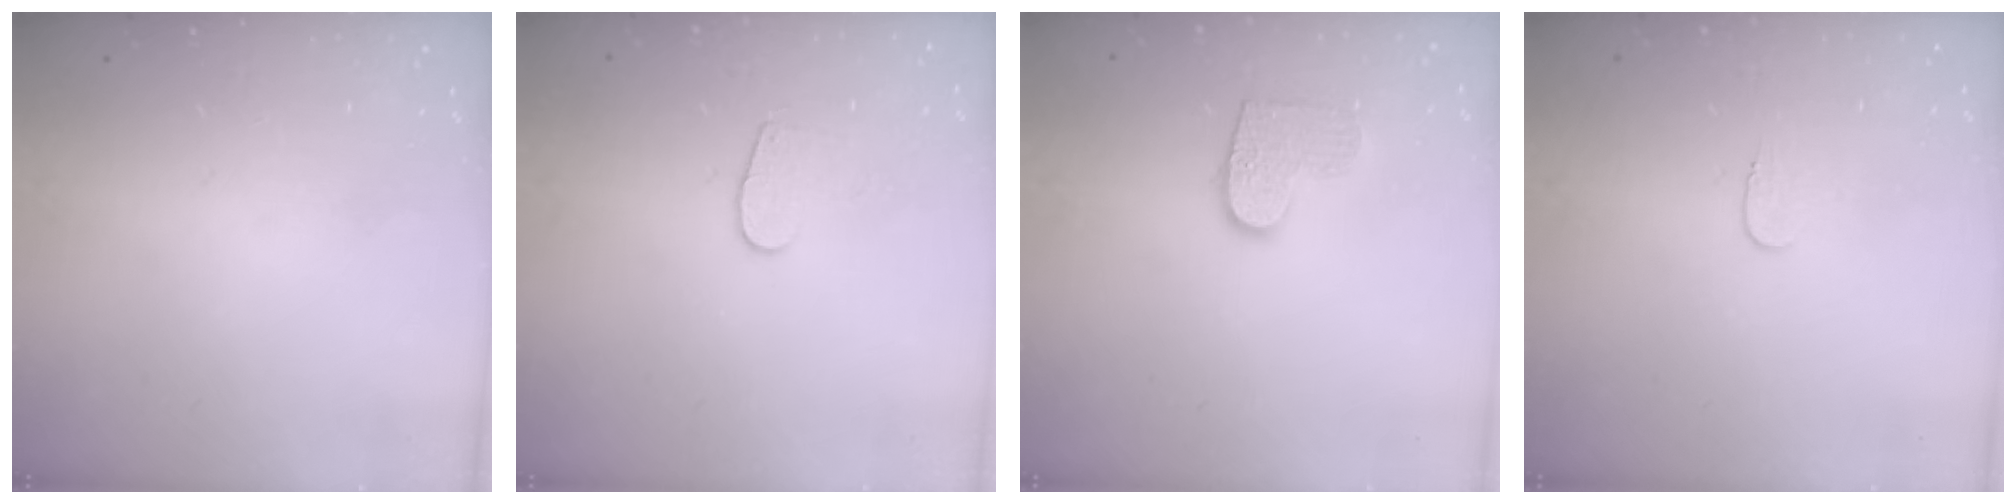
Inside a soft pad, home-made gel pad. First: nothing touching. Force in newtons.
{"total": 6.4, "press": 6.4, "slide": 0.6}
{"total": 8.6, "press": 8.6, "slide": 0.3}
{"total": 3.8, "press": 3.7, "slide": 0.4}